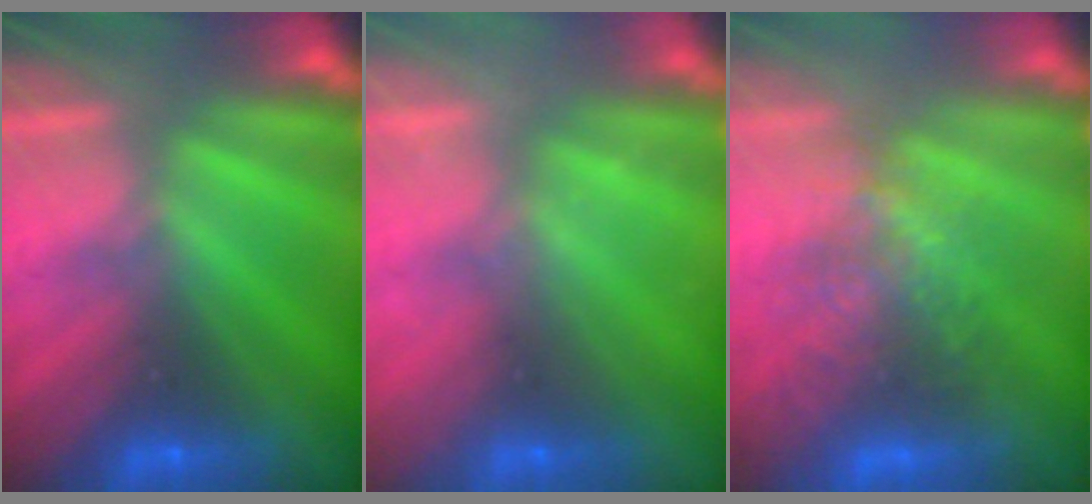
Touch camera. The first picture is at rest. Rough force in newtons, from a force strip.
{"total": 2.2}
{"total": 3.1}